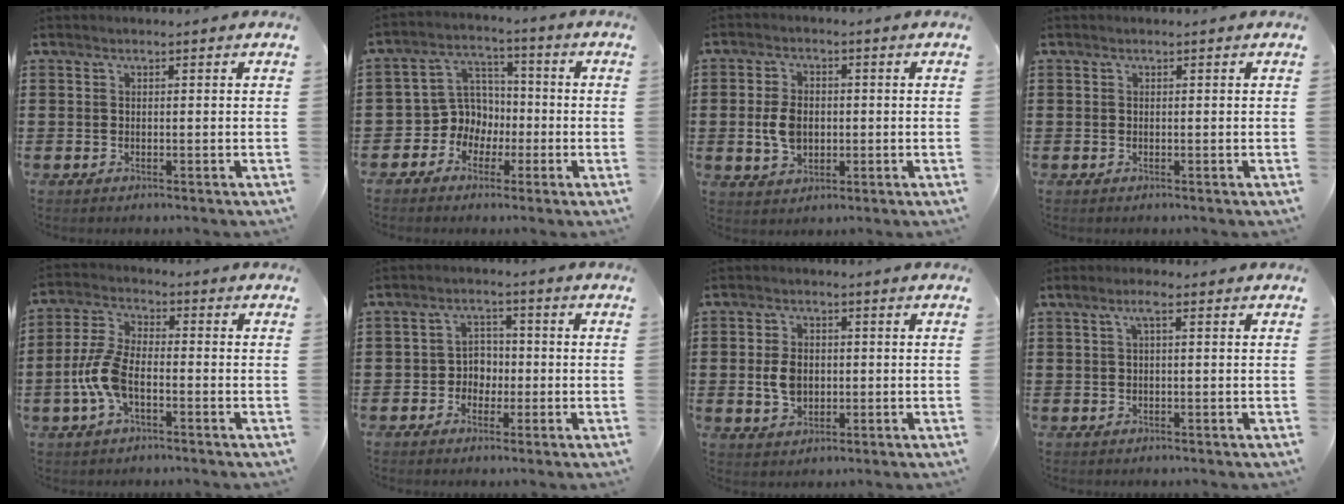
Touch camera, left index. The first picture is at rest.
{"total": 6.9, "force": [-1.8, 6.5, 1.5], "torque": [-0.072, -0.001, -0.039]}
{"total": 5.2, "force": [-0.3, 3.5, 3.8], "torque": [-0.096, 0.003, -0.011]}
{"total": 0.0}
{"total": 7.5, "force": [-2.4, 3.6, 6.2], "torque": [-0.158, -0.006, -0.053]}
{"total": 3.7, "force": [-1.3, 3.3, 1.1], "torque": [-0.031, 0.009, -0.031]}
{"total": 4.6, "force": [-0.1, 3.2, 3.2], "torque": [-0.072, 0.001, -0.009]}
{"total": 2.4, "force": [0.5, 0.4, 2.3], "torque": [-0.045, 0.005, 0.007]}